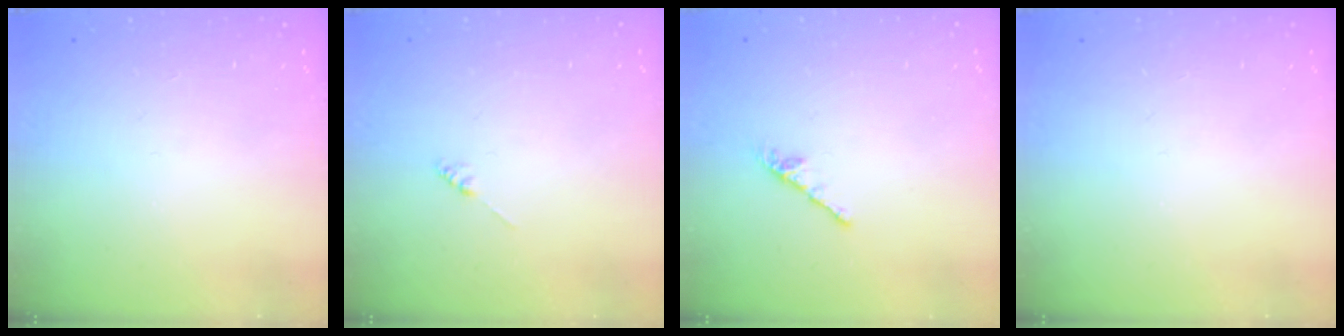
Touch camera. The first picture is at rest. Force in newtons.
{"total": 0.0}
{"total": 0.0}
{"total": 0.0}